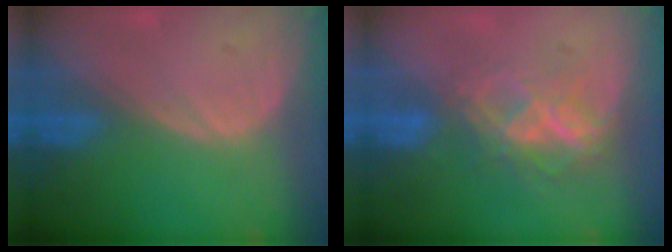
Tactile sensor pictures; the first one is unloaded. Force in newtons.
{"total": 7.1, "press": 6.2, "slide": 3.6}